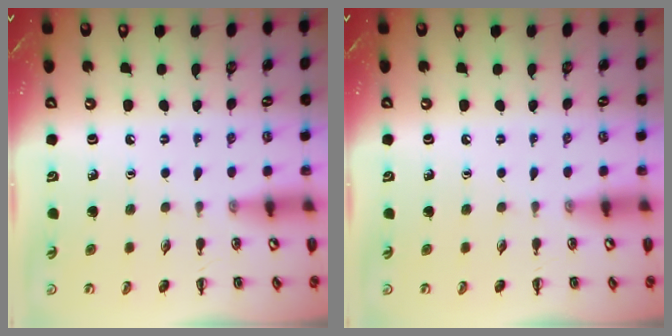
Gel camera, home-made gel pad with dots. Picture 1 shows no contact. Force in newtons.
{"total": 0.0}